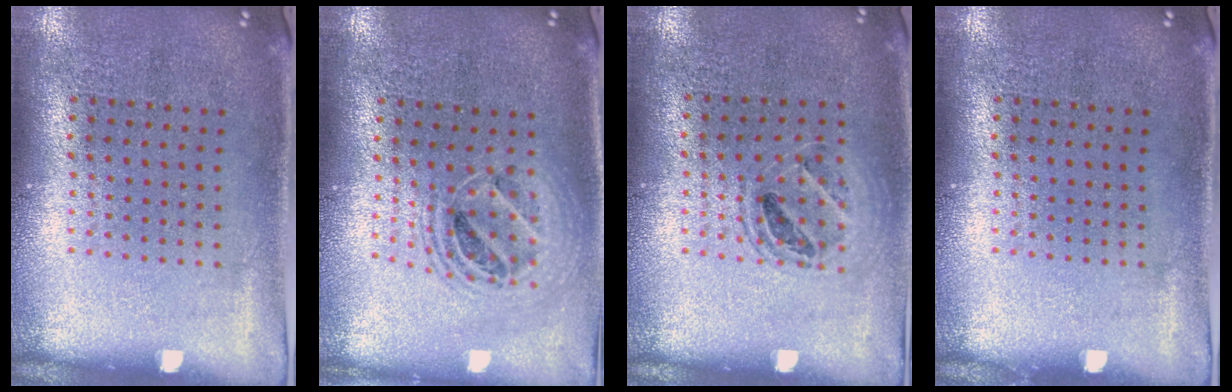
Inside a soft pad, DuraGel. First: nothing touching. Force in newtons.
{"total": 1.8, "press": 1.5, "slide": 1.0}
{"total": 1.3, "press": 1.2, "slide": 0.5}
{"total": 0.0}